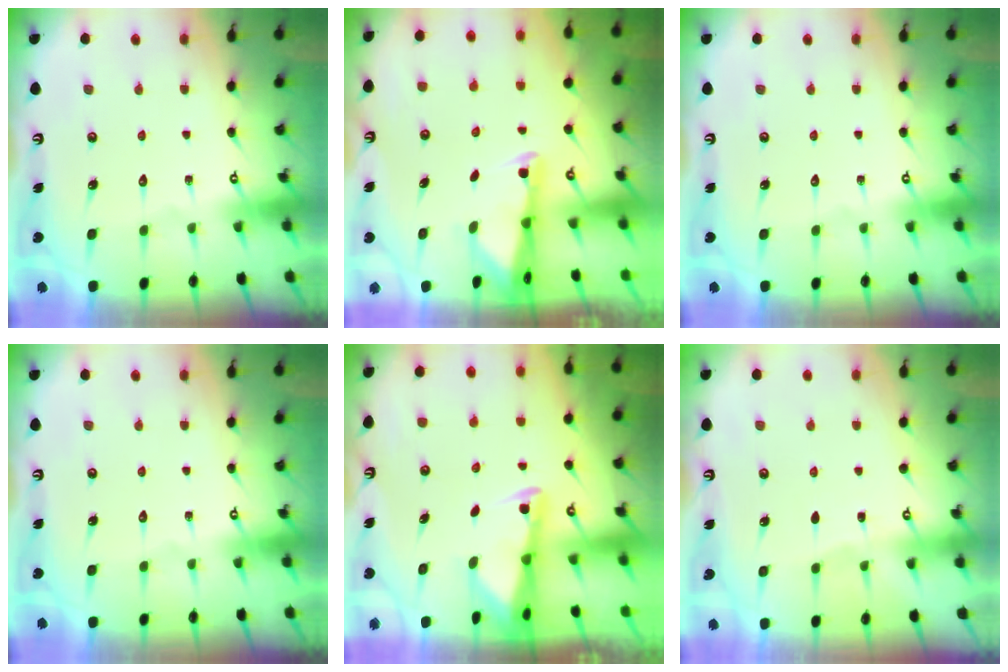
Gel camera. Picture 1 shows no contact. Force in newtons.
{"total": 2.0, "press": 2.0, "slide": 0.3}
{"total": 0.0}
{"total": 0.0}
{"total": 2.3, "press": 2.2, "slide": 0.3}
{"total": 1.9, "press": 1.9, "slide": 0.3}